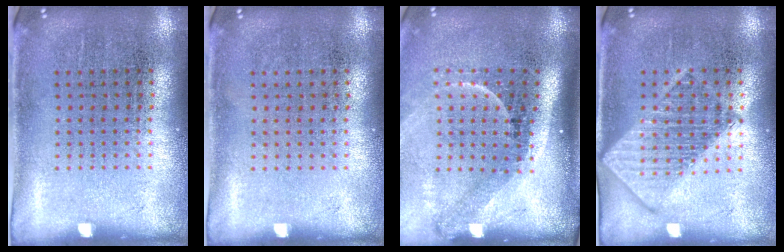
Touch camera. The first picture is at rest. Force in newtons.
{"total": 0.0}
{"total": 2.2, "press": 1.5, "slide": 1.7}
{"total": 2.0, "press": 1.9, "slide": 0.2}